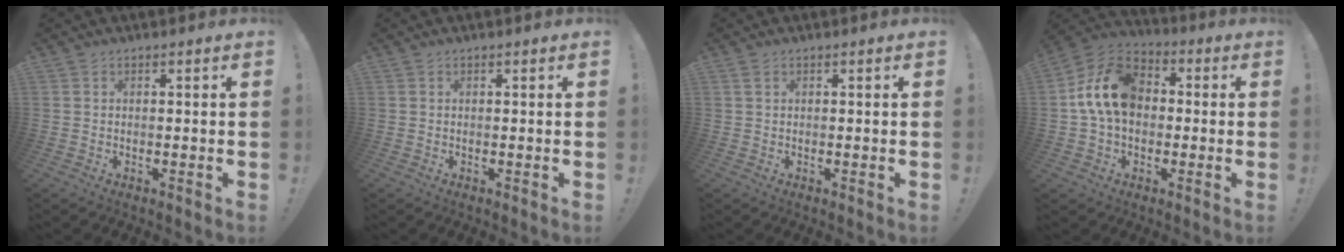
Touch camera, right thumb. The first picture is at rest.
{"total": 0.0}
{"total": 1.1, "force": [0.6, 0.4, 0.8], "torque": [-0.008, -0.002, 0.009]}
{"total": 15.2, "force": [1.7, 11.1, 10.2], "torque": [-0.180, 0.019, 0.037]}